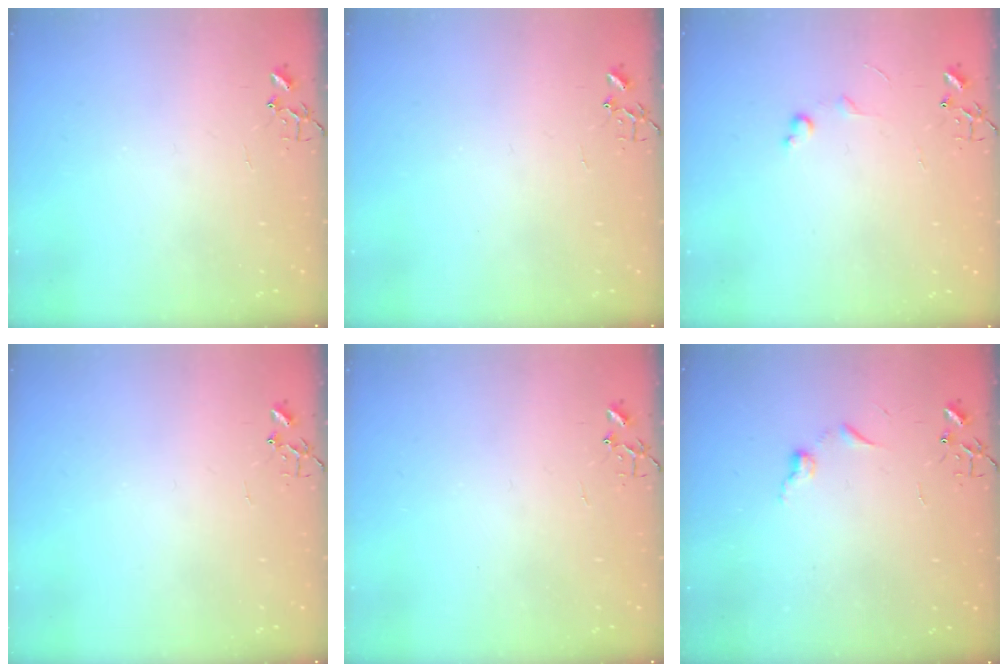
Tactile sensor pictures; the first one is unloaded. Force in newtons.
{"total": 0.0}
{"total": 4.2, "press": 4.2, "slide": 0.5}
{"total": 0.0}
{"total": 0.0}
{"total": 6.1, "press": 6.0, "slide": 0.6}